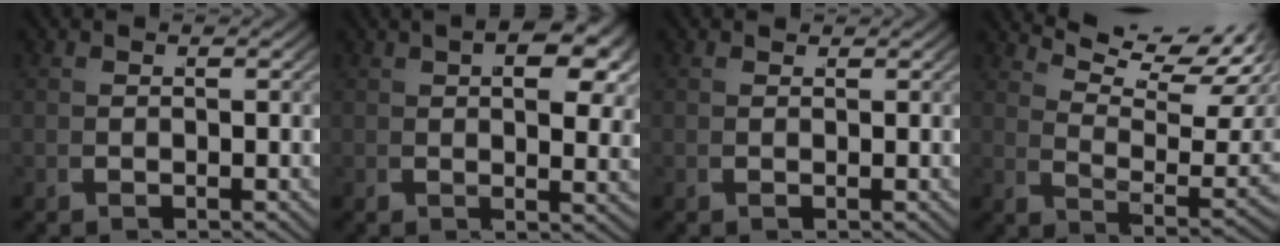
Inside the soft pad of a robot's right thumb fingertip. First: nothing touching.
{"total": 5.7, "force": [2.1, 2.5, 4.7], "torque": [-0.046, 0.010, 0.028]}
{"total": 0.6, "force": [0.5, 0.2, 0.1], "torque": [0.002, 0.002, 0.010]}
{"total": 9.4, "force": [7.0, 2.8, 5.7], "torque": [-0.072, 0.023, 0.105]}